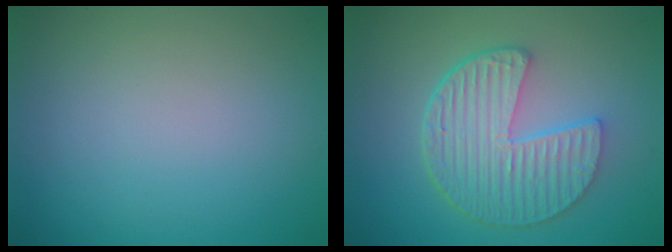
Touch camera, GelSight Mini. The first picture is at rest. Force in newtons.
{"total": 6.6, "press": 4.8, "slide": 4.4}